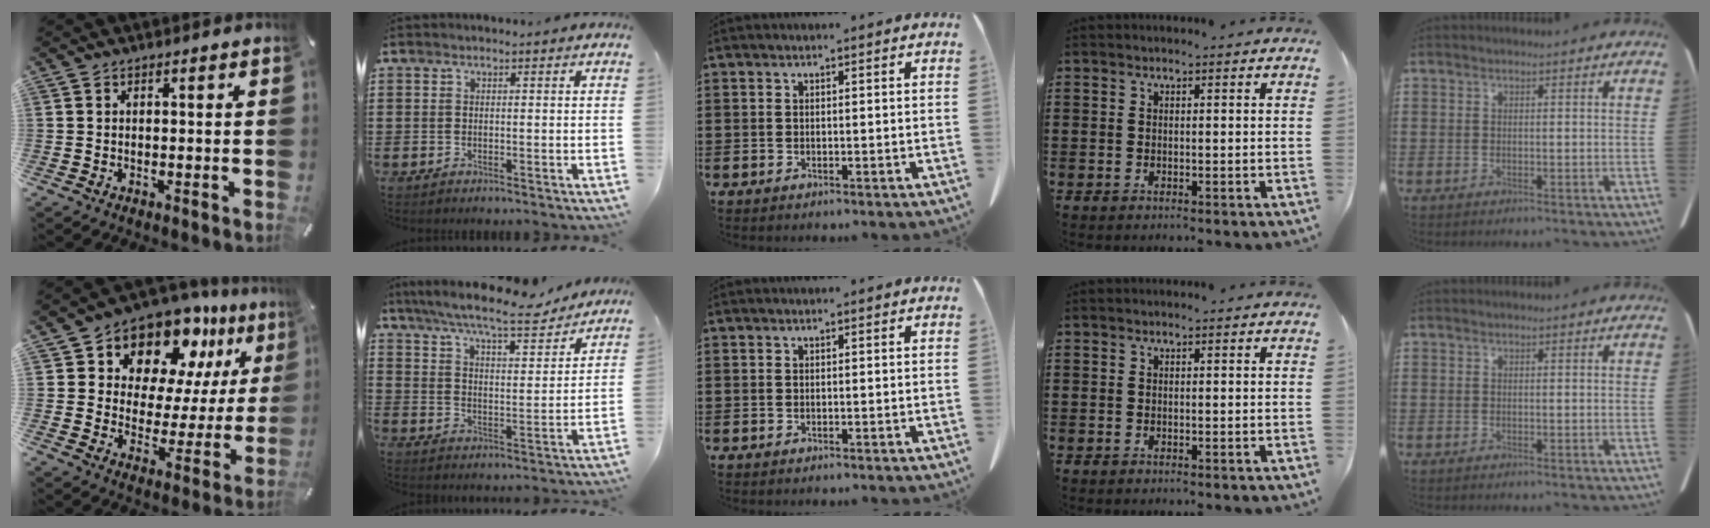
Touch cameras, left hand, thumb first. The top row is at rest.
{"thumb": {"total": 13.2, "force": [10.8, 7.0, 2.7], "torque": [-0.050, -0.107, 0.190]}, "index": {"total": 9.0, "force": [8.0, 0.3, 4.1], "torque": [-0.102, -0.047, 0.136]}}